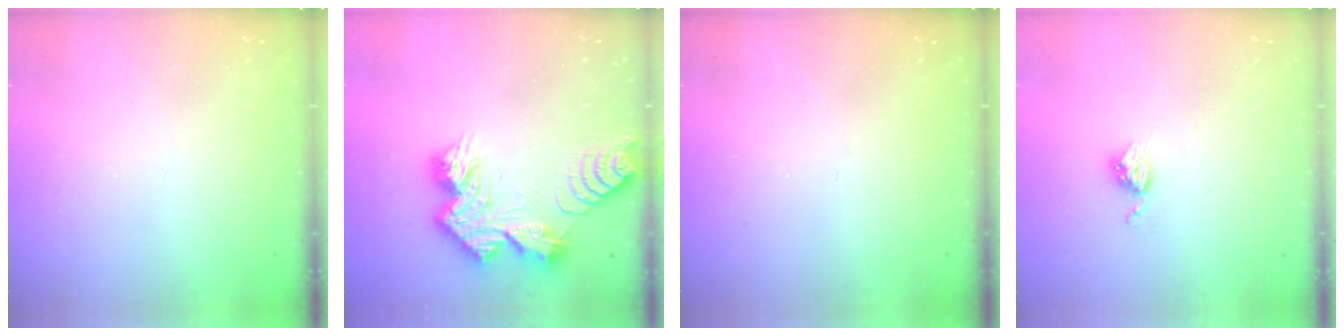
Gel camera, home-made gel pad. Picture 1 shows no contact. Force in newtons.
{"total": 13.3, "press": 13.3, "slide": 1.3}
{"total": 0.0}
{"total": 3.9, "press": 3.9, "slide": 0.4}